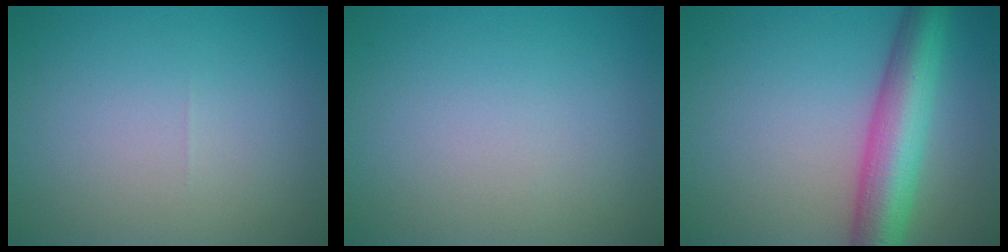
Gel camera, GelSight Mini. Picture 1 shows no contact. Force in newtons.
{"total": 0.0}
{"total": 7.8, "press": 7.8, "slide": 0.2}